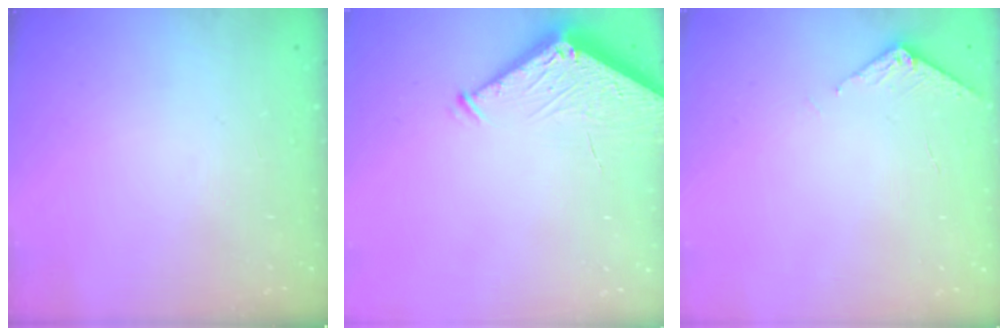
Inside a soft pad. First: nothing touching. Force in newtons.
{"total": 4.2, "press": 4.2, "slide": 0.5}
{"total": 2.9, "press": 2.9, "slide": 0.3}